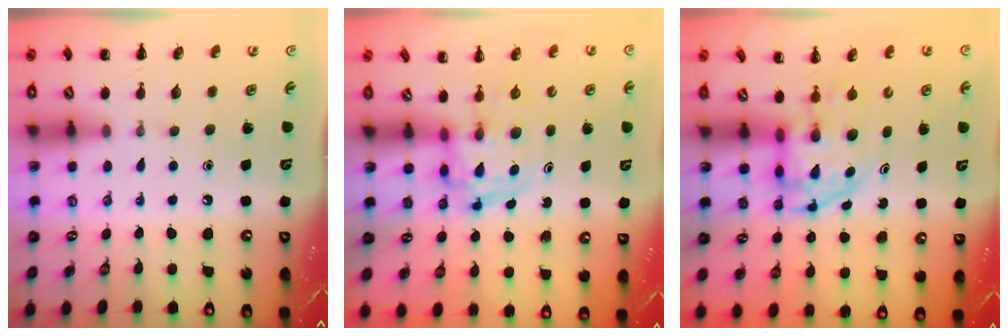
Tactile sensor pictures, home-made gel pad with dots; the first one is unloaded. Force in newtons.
{"total": 3.6, "press": 3.5, "slide": 0.6}
{"total": 3.8, "press": 3.7, "slide": 0.8}